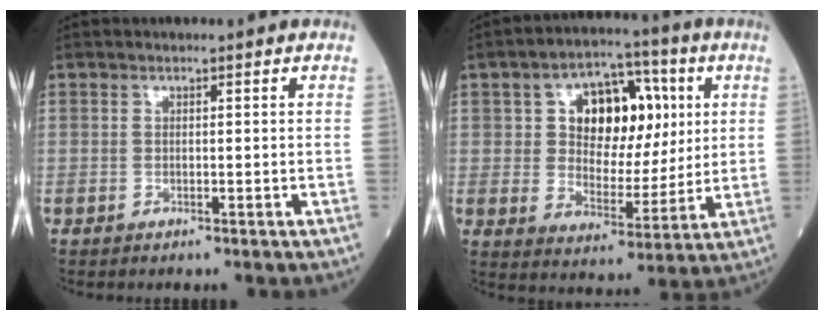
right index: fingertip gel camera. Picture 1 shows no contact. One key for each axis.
{"total": 13.4, "fx": 3.8, "fy": 7.8, "fz": 10.2, "tx": -0.156, "ty": 0.029, "tz": 0.063}